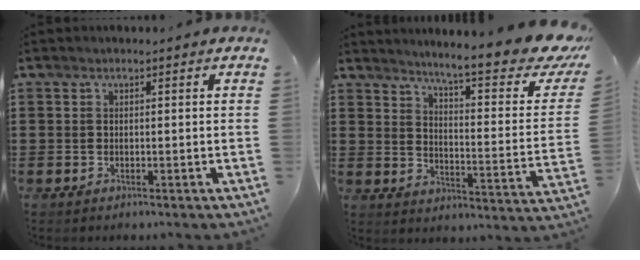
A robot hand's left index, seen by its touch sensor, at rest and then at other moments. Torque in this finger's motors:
{"motor_torque": [2.14, 0.00, 0.13, -0.01]}